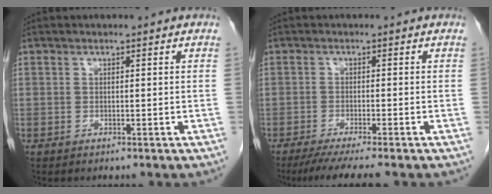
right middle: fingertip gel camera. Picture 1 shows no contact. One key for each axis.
{"total": 7.4, "fx": -6.2, "fy": -0.5, "fz": 4.0, "tx": -0.049, "ty": -0.020, "tz": -0.098}